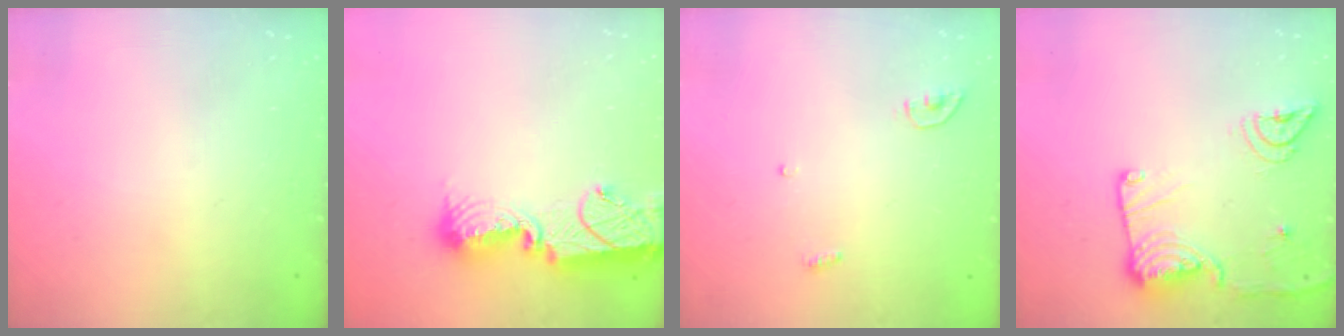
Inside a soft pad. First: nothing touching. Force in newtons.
{"total": 13.4, "press": 13.2, "slide": 2.3}
{"total": 3.4, "press": 3.4, "slide": 0.3}
{"total": 15.4, "press": 15.3, "slide": 1.9}